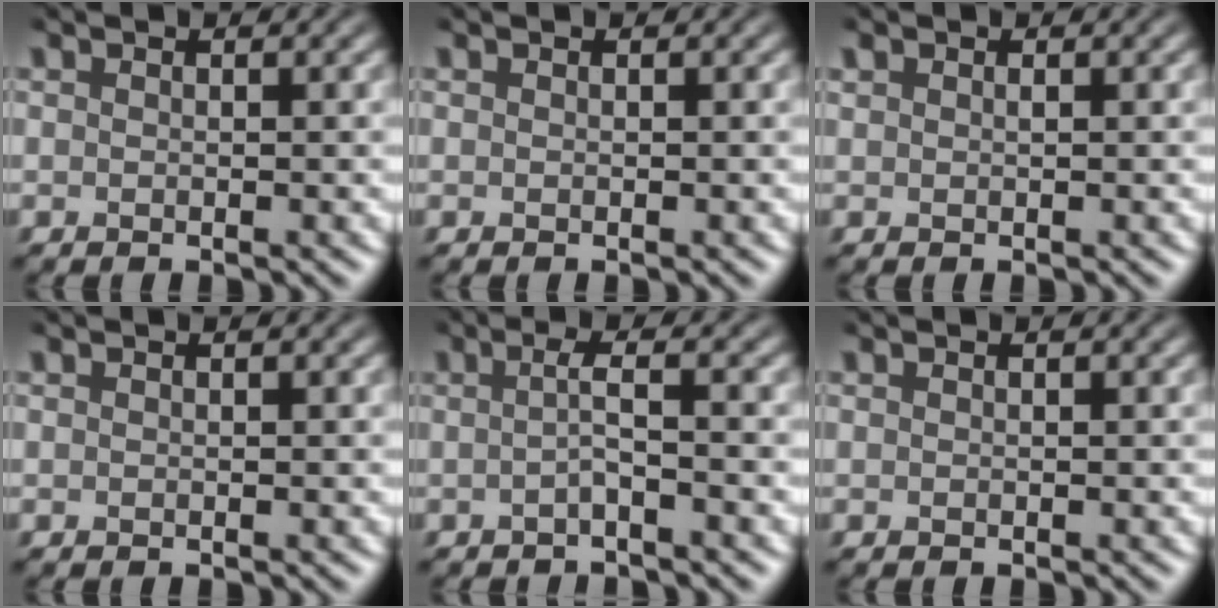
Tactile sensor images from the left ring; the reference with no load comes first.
{"total": 0.0}
{"total": 0.6, "force": [0.3, 0.3, 0.3], "torque": [-0.008, 0.001, 0.006]}
{"total": 0.0}
{"total": 2.1, "force": [-0.4, 0.3, 2.0], "torque": [-0.035, -0.002, -0.012]}
{"total": 0.0}